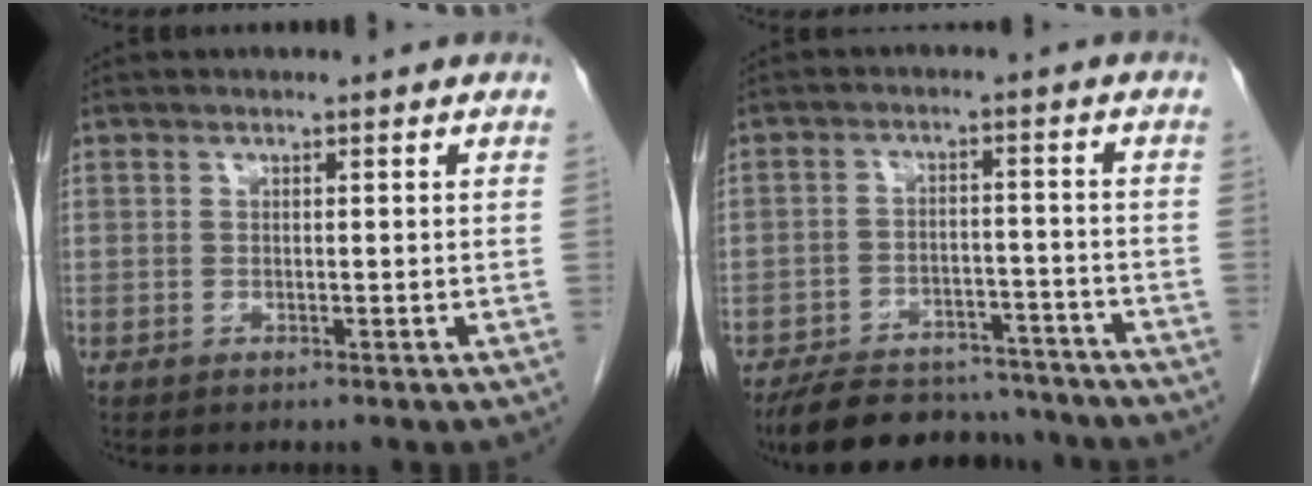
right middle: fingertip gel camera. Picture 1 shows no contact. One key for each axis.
{"total": 14.9, "fx": -13.4, "fy": 4.8, "fz": 4.4, "tx": -0.072, "ty": 0.009, "tz": -0.187}